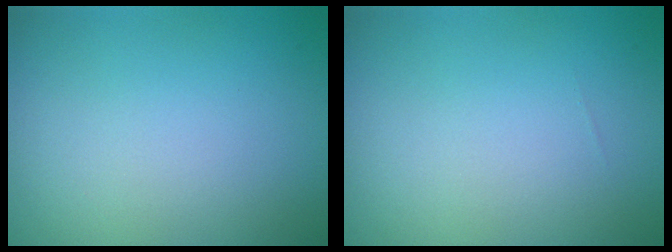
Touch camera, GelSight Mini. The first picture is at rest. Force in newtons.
{"total": 0.0}